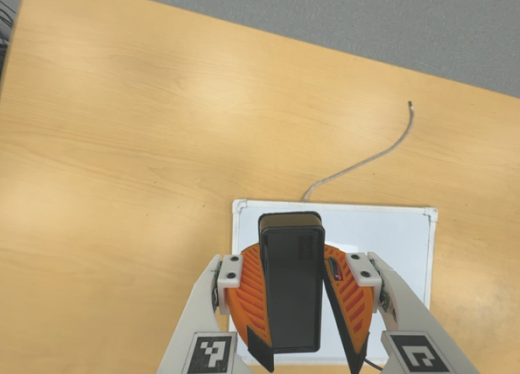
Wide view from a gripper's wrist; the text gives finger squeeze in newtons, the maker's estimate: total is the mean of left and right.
{"total": 8.4, "left": 8.8, "right": 8.1}